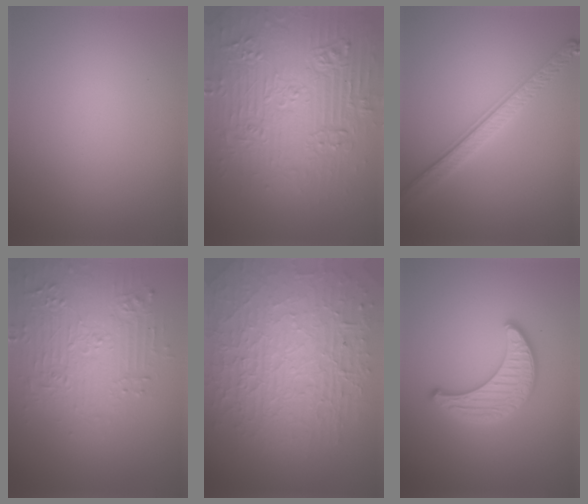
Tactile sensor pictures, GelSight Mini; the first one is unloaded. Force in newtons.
{"total": 7.9, "press": 7.6, "slide": 2.0}
{"total": 3.3, "press": 2.9, "slide": 1.5}
{"total": 4.6, "press": 4.2, "slide": 1.9}
{"total": 10.2, "press": 6.7, "slide": 7.8}
{"total": 3.3, "press": 3.3, "slide": 0.4}